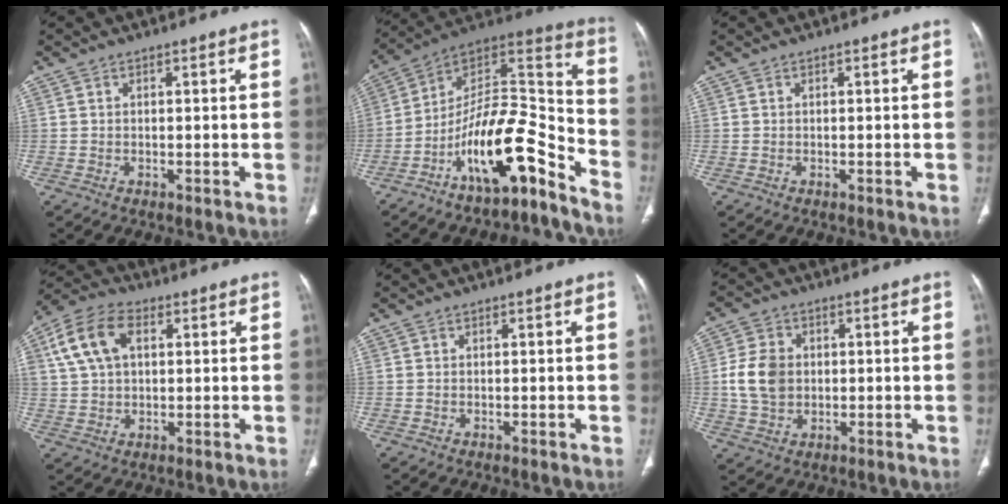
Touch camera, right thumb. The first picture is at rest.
{"total": 18.4, "force": [-11.9, 5.4, 12.9], "torque": [-0.180, 0.117, -0.206]}
{"total": 0.0}
{"total": 11.2, "force": [3.4, 7.1, 7.9], "torque": [-0.154, 0.018, 0.059]}
{"total": 0.0}
{"total": 8.2, "force": [0.4, 6.4, 5.1], "torque": [-0.086, 0.003, 0.011]}